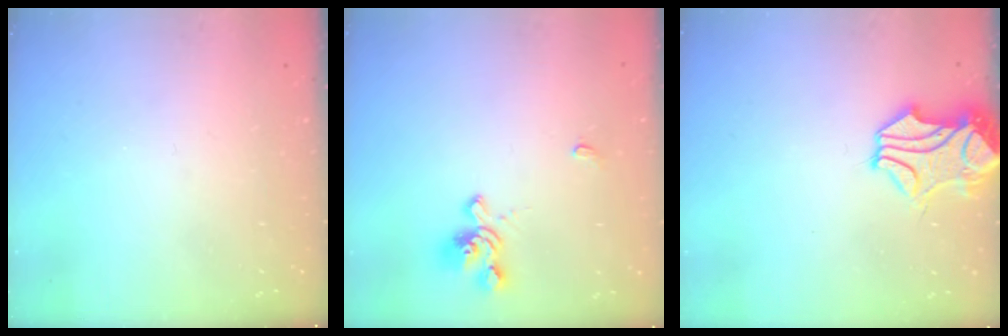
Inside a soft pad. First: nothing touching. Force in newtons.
{"total": 1.5, "press": 1.0, "slide": 1.1}
{"total": 2.4, "press": 2.0, "slide": 1.3}